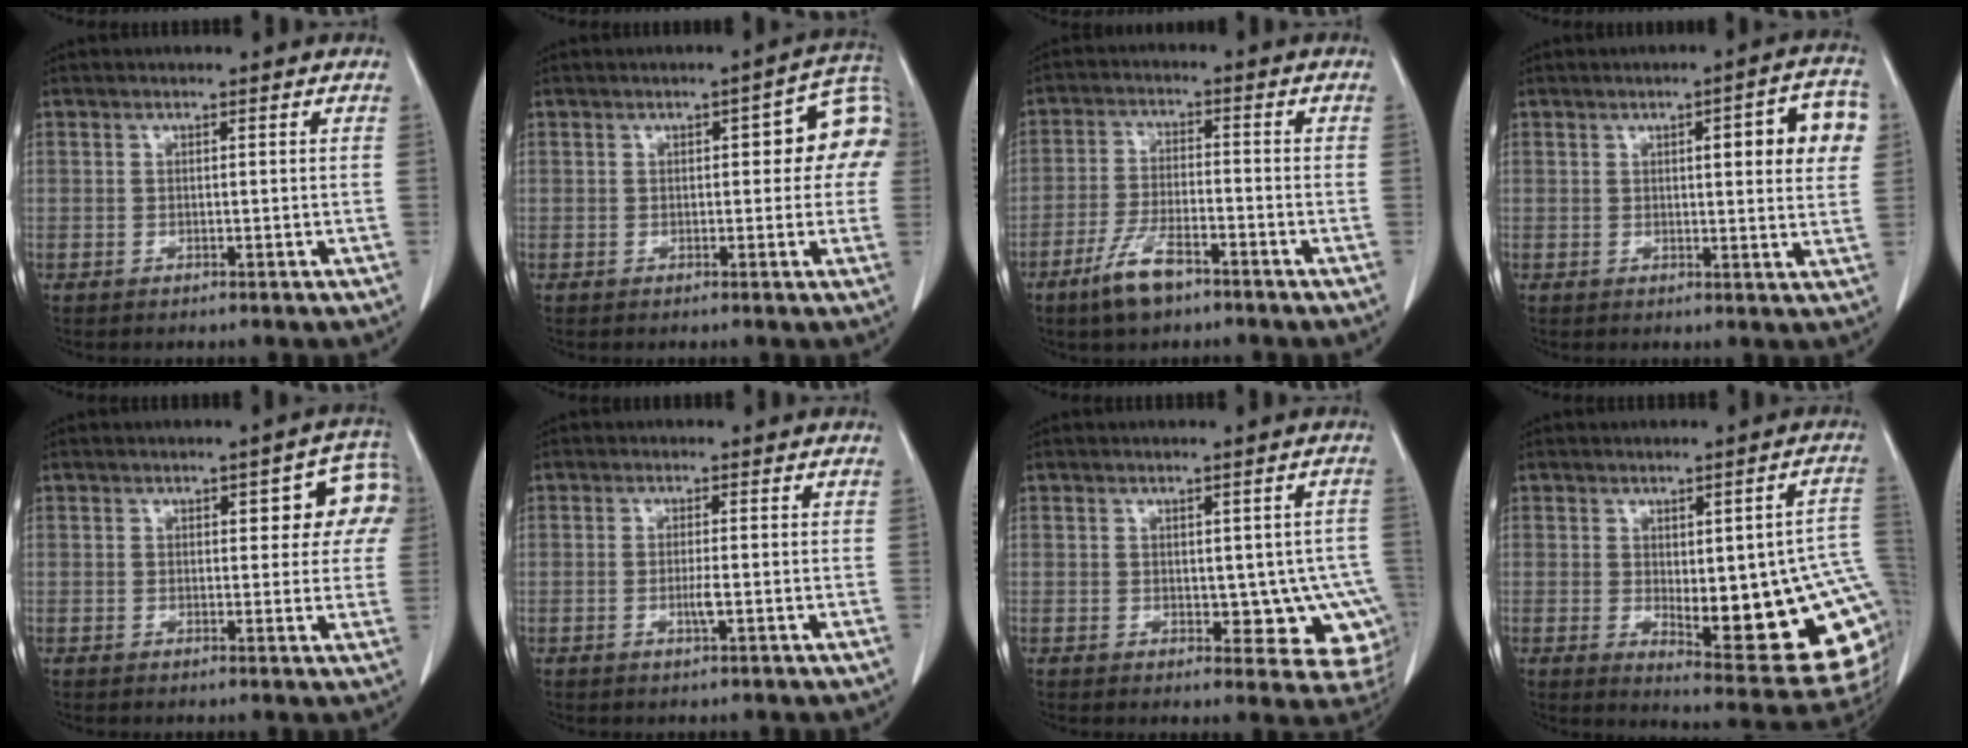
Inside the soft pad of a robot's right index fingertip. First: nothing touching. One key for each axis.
{"total": 8.5, "fx": 1.5, "fy": 3.2, "fz": 7.7, "tx": -0.080, "ty": 0.037, "tz": 0.012}
{"total": 7.1, "fx": -4.8, "fy": 2.0, "fz": 4.8, "tx": -0.103, "ty": -0.007, "tz": -0.088}
{"total": 9.4, "fx": 2.4, "fy": 1.9, "fz": 8.9, "tx": -0.108, "ty": 0.015, "tz": 0.024}
{"total": 7.3, "fx": 2.5, "fy": 3.3, "fz": 6.1, "tx": -0.051, "ty": 0.022, "tz": 0.023}
{"total": 1.9, "fx": -0.5, "fy": 0.0, "fz": 1.8, "tx": -0.038, "ty": -0.004, "tz": -0.009}
{"total": 8.9, "fx": -1.2, "fy": 4.8, "fz": 7.4, "tx": -0.060, "ty": 0.011, "tz": -0.004}
{"total": 19.9, "fx": -1.9, "fy": 5.4, "fz": 19.1, "tx": -0.161, "ty": 0.010, "tz": 0.001}